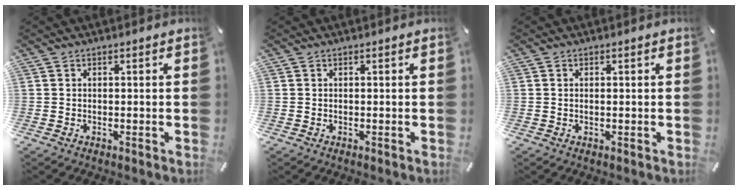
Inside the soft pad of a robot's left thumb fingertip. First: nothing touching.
{"total": 0.0}
{"total": 0.5, "force": [0.0, 0.0, 0.5], "torque": [-0.009, -0.003, 0.000]}